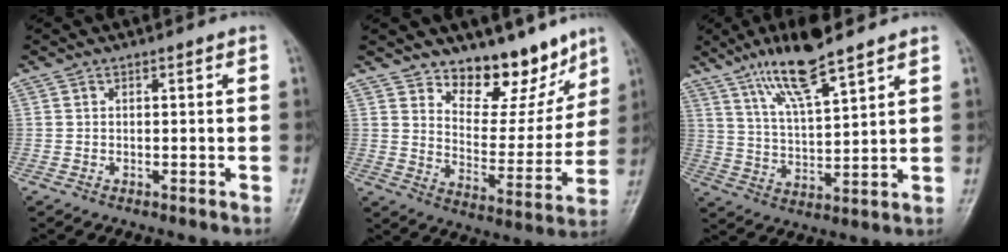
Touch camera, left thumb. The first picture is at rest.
{"total": 13.2, "force": [10.4, 6.3, 5.0], "torque": [-0.014, -0.082, 0.167]}
{"total": 11.6, "force": [8.2, 2.2, 8.0], "torque": [-0.143, -0.042, 0.158]}